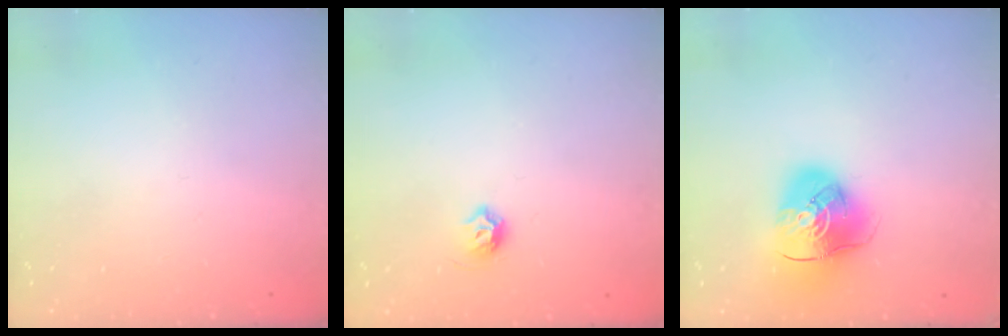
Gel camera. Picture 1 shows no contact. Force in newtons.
{"total": 5.0, "press": 4.9, "slide": 0.8}
{"total": 11.3, "press": 11.1, "slide": 1.7}